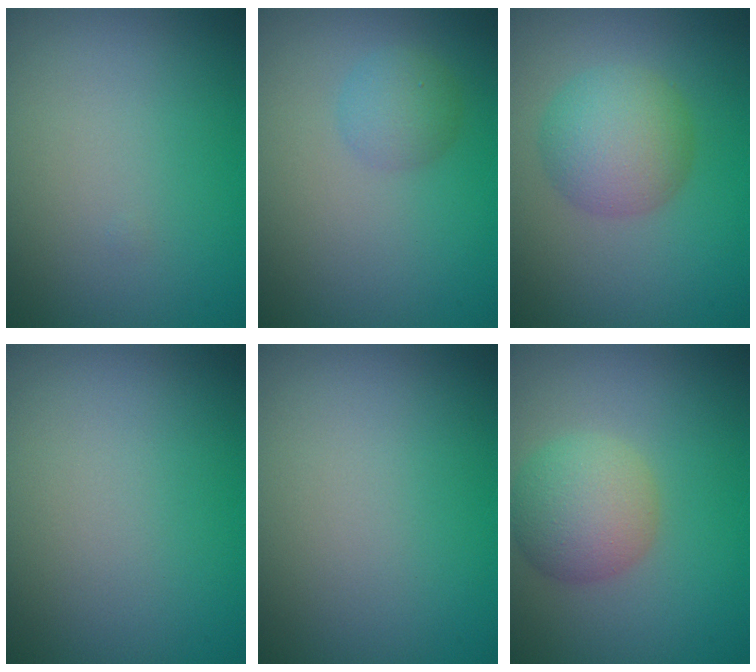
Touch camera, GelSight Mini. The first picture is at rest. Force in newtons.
{"total": 2.0, "press": 2.0, "slide": 0.1}
{"total": 4.6, "press": 4.6, "slide": 0.1}
{"total": 0.0}
{"total": 0.0}
{"total": 4.2, "press": 4.2, "slide": 0.0}